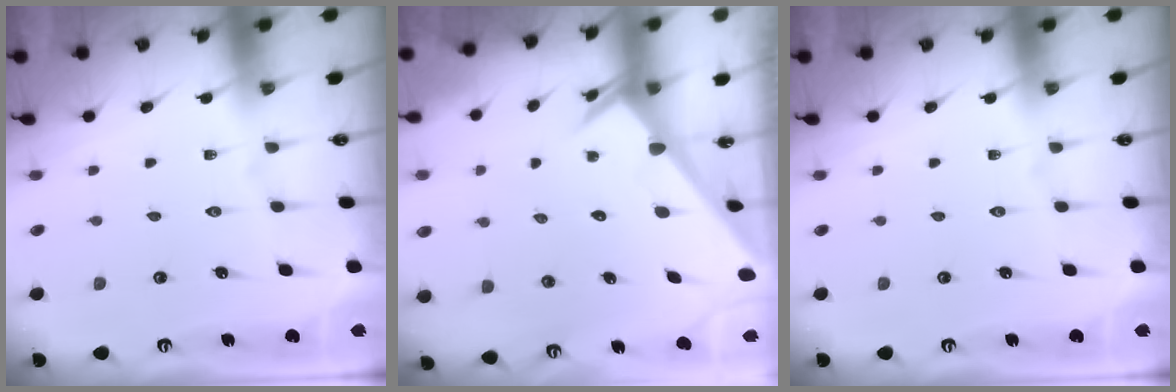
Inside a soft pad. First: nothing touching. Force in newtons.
{"total": 2.3, "press": 2.3, "slide": 0.1}
{"total": 0.0}